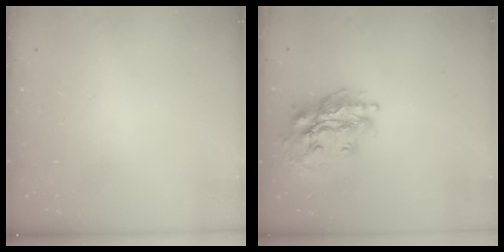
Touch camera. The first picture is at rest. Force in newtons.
{"total": 17.4, "press": 17.1, "slide": 2.7}